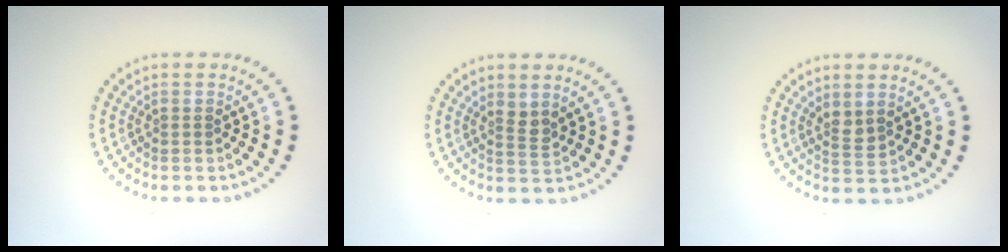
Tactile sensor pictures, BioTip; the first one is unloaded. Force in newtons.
{"total": 1.4, "press": 1.1, "slide": 1.0}
{"total": 1.5, "press": 1.3, "slide": 0.8}